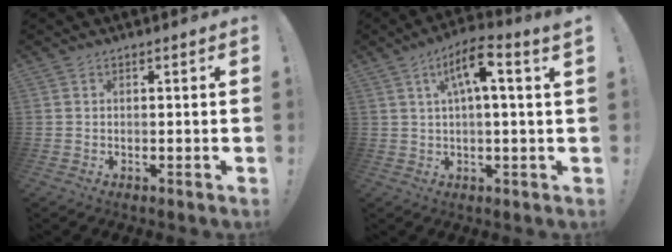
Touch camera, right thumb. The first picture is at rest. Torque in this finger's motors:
{"motor_torque": [0.30, 0.35, 0.13, 0.11, 0.06]}